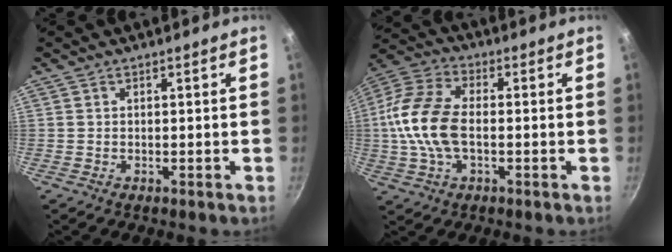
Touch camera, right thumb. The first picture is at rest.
{"total": 14.2, "force": [-1.0, 8.1, 11.6], "torque": [-0.230, 0.030, -0.034]}